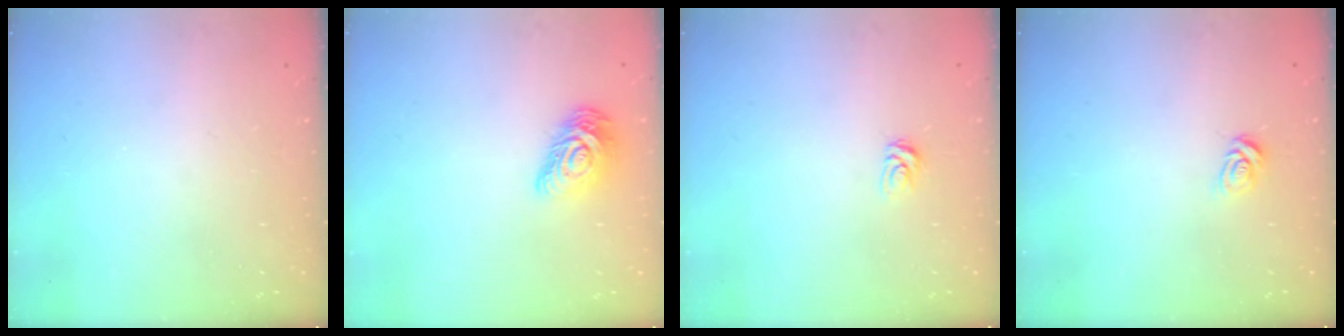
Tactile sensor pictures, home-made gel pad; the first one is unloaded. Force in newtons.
{"total": 10.5, "press": 10.5, "slide": 0.4}
{"total": 3.8, "press": 3.8, "slide": 0.2}
{"total": 5.1, "press": 5.1, "slide": 0.4}